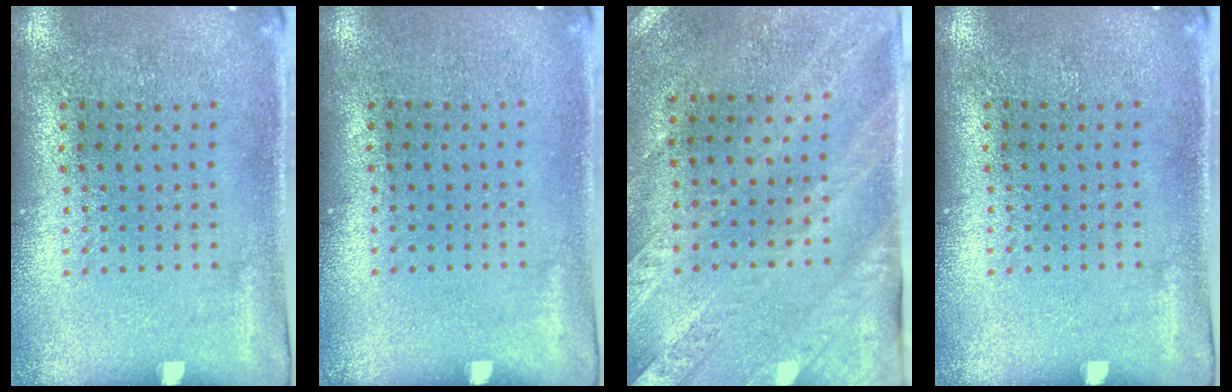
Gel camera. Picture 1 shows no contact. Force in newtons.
{"total": 0.0}
{"total": 2.4, "press": 2.1, "slide": 1.2}
{"total": 0.0}